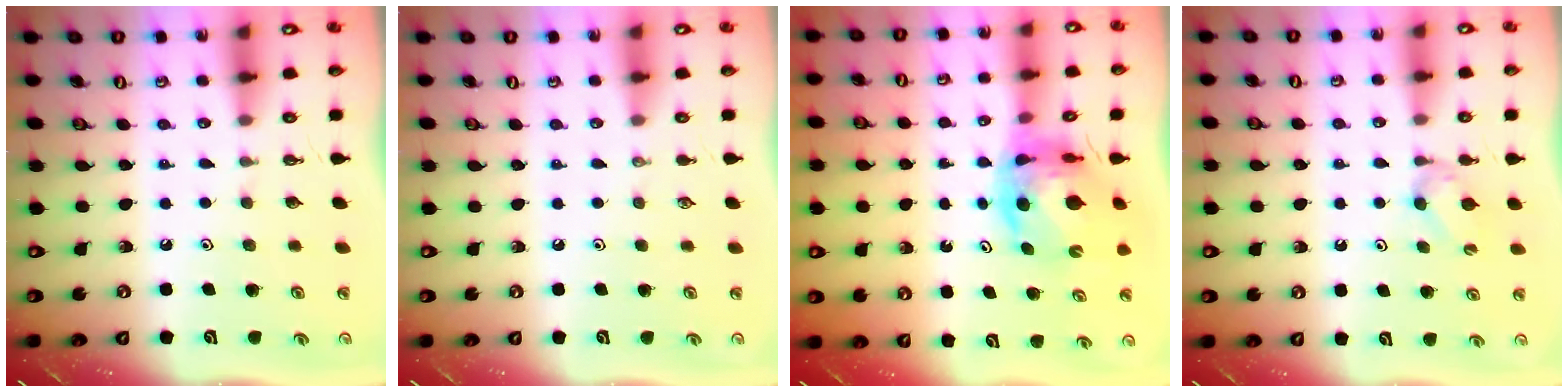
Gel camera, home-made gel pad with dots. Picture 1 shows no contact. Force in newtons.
{"total": 0.0}
{"total": 11.1, "press": 11.1, "slide": 1.2}
{"total": 4.0, "press": 3.9, "slide": 0.7}